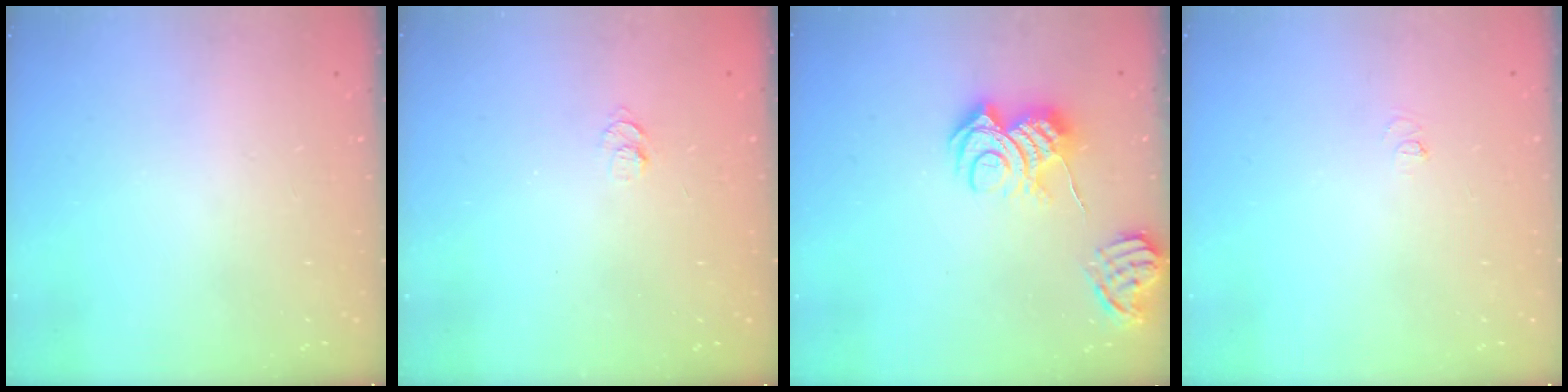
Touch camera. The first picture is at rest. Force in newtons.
{"total": 5.8, "press": 5.7, "slide": 0.8}
{"total": 9.3, "press": 9.2, "slide": 1.2}
{"total": 3.3, "press": 3.3, "slide": 0.3}